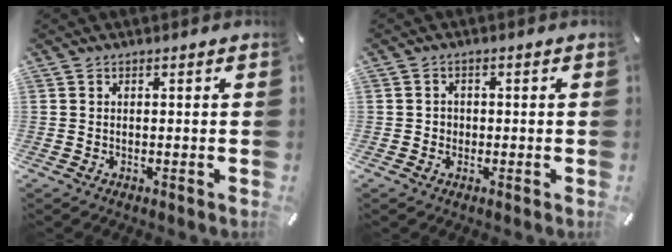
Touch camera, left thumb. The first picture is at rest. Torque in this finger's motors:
{"motor_torque": [-0.12, 0.08, 0.00, 0.35, -0.03]}